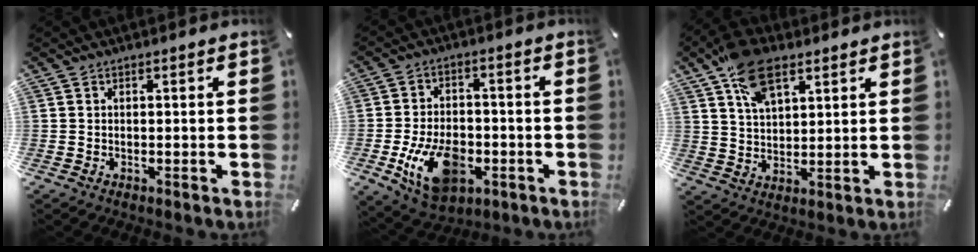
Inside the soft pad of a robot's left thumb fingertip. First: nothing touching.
{"total": 14.2, "force": [-4.2, 9.3, 9.9], "torque": [-0.180, 0.002, -0.073]}
{"total": 11.6, "force": [6.7, 6.0, 7.3], "torque": [-0.133, -0.015, 0.123]}